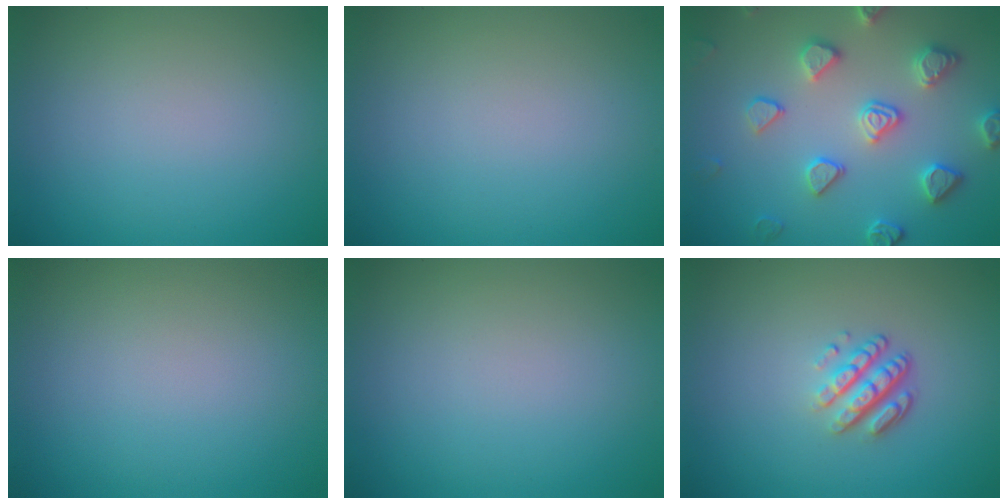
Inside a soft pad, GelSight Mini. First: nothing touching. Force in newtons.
{"total": 0.0}
{"total": 4.4, "press": 4.3, "slide": 0.6}
{"total": 0.0}
{"total": 0.0}
{"total": 3.4, "press": 2.5, "slide": 2.4}